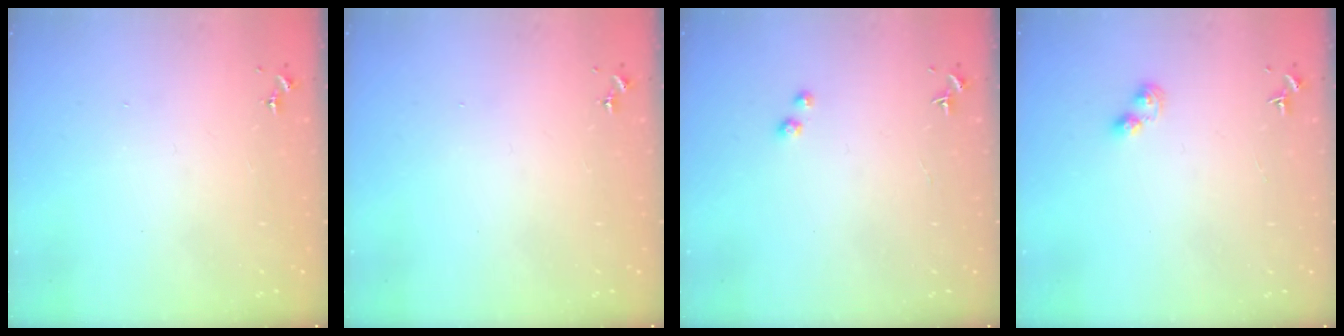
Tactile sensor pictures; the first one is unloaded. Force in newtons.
{"total": 0.0}
{"total": 1.7, "press": 1.6, "slide": 0.1}
{"total": 3.1, "press": 3.1, "slide": 0.4}